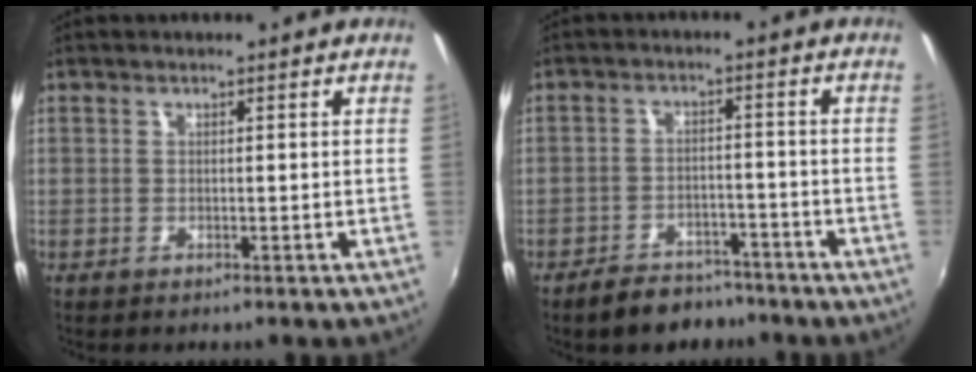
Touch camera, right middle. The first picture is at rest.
{"total": 8.3, "force": [-6.8, 3.9, 2.6], "torque": [-0.065, 0.012, -0.093]}